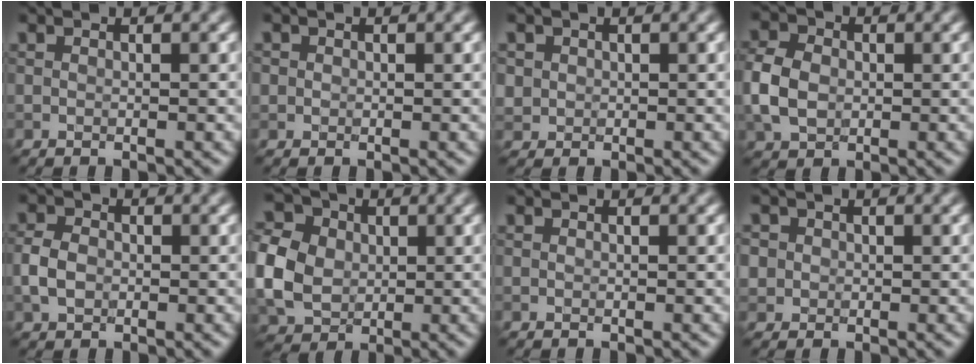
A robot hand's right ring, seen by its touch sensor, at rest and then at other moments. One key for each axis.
{"total": 0.8, "fx": 0.1, "fy": 0.8, "fz": 0.1, "tx": 0.006, "ty": -0.002, "tz": -0.002}
{"total": 1.4, "fx": 0.2, "fy": 1.3, "fz": 0.2, "tx": 0.005, "ty": -0.005, "tz": 0.009}
{"total": 5.1, "fx": -0.5, "fy": 3.9, "fz": 3.2, "tx": -0.076, "ty": 0.005, "tz": -0.019}
{"total": 2.7, "fx": -0.5, "fy": 2.1, "fz": 1.7, "tx": -0.036, "ty": 0.001, "tz": -0.016}
{"total": 7.3, "fx": 0.0, "fy": 6.1, "fz": 4.0, "tx": -0.109, "ty": 0.009, "tz": -0.006}
{"total": 0.0}
{"total": 3.0, "fx": 0.9, "fy": 2.7, "fz": 1.0, "tx": -0.010, "ty": 0.013, "tz": 0.006}